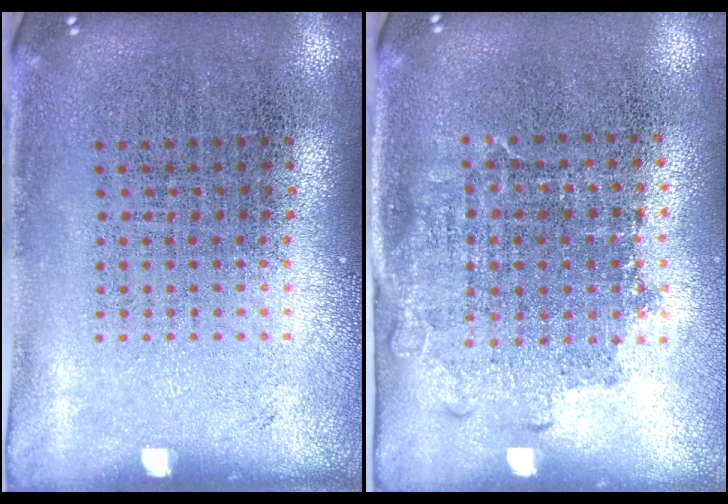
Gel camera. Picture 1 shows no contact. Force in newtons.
{"total": 1.3, "press": 1.1, "slide": 0.8}